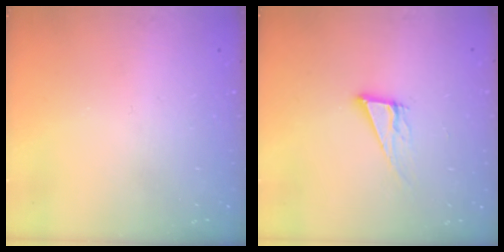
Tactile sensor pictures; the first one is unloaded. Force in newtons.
{"total": 9.2, "press": 8.4, "slide": 3.5}